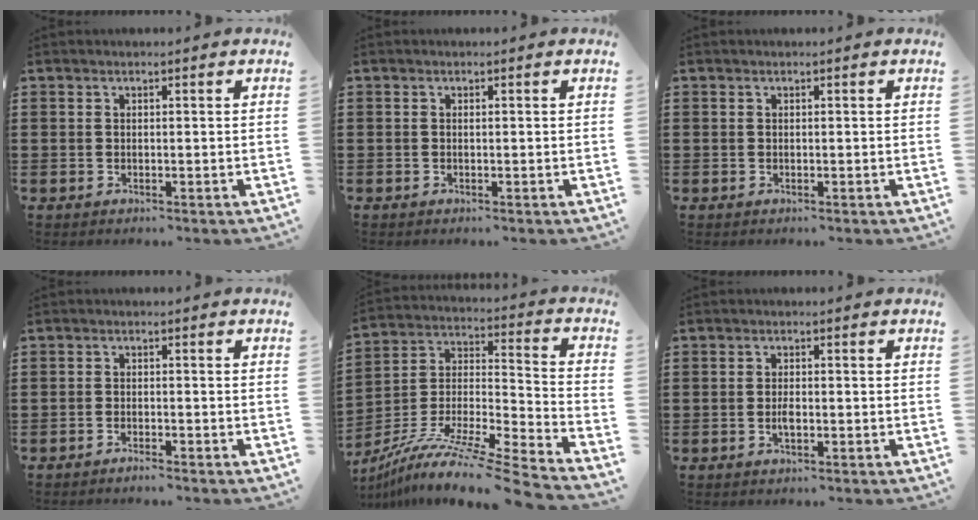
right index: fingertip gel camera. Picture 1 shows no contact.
{"total": 0.0}
{"total": 0.0}
{"total": 1.2, "force": [-1.2, 0.0, 0.3], "torque": [-0.007, 0.001, -0.022]}
{"total": 10.9, "force": [-9.3, 0.0, 5.7], "torque": [-0.098, 0.004, -0.182]}
{"total": 1.9, "force": [-0.5, 0.7, 1.7], "torque": [-0.033, 0.000, -0.010]}